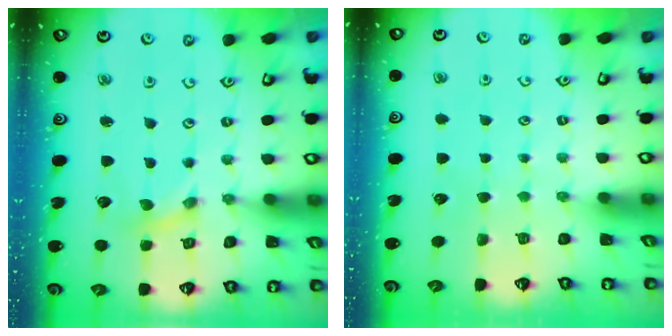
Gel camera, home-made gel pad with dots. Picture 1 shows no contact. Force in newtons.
{"total": 0.0}